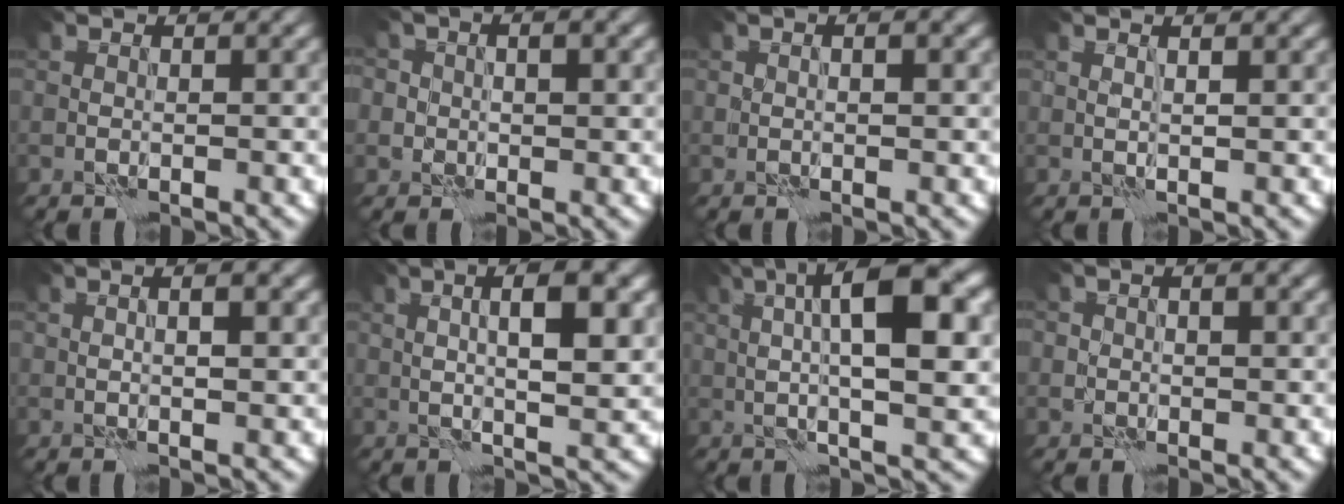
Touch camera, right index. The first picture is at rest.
{"total": 3.0, "force": [0.8, 2.5, 1.5], "torque": [0.000, 0.006, -0.015]}
{"total": 1.4, "force": [0.6, 0.4, 1.2], "torque": [-0.018, -0.001, 0.006]}
{"total": 1.0, "force": [0.9, -0.2, 0.5], "torque": [-0.013, 0.000, 0.010]}
{"total": 2.7, "force": [1.1, 0.7, 2.4], "torque": [-0.018, 0.002, 0.006]}
{"total": 5.9, "force": [1.4, 1.1, 5.6], "torque": [-0.087, 0.007, 0.022]}
{"total": 9.5, "force": [2.3, 2.2, 9.0], "torque": [-0.129, 0.011, 0.034]}
{"total": 1.6, "force": [0.4, 1.3, 0.9], "torque": [-0.002, 0.003, 0.003]}